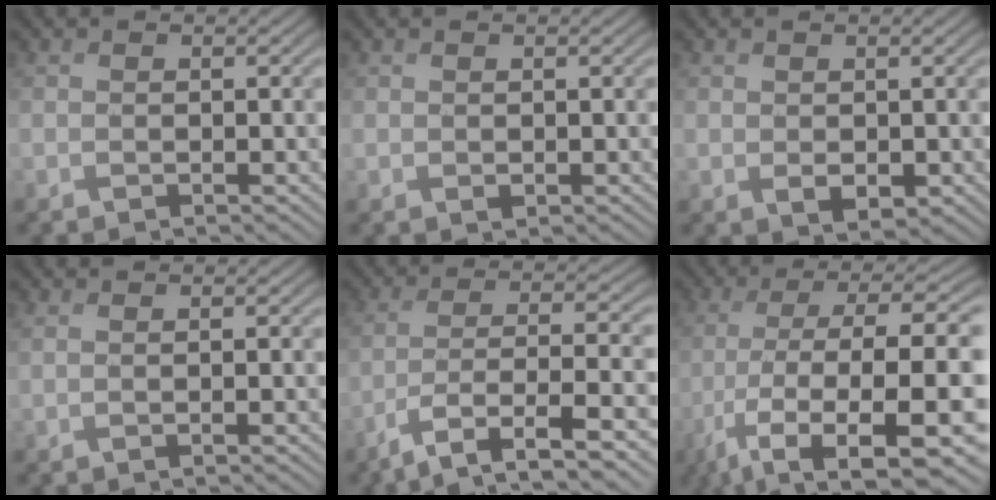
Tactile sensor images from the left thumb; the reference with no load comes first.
{"total": 0.5, "force": [0.1, 0.5, 0.0], "torque": [0.000, -0.003, 0.005]}
{"total": 2.0, "force": [-0.1, 1.7, 1.1], "torque": [-0.023, -0.011, 0.003]}
{"total": 1.3, "force": [0.4, 0.3, 1.2], "torque": [-0.021, 0.001, 0.004]}
{"total": 9.0, "force": [-4.3, 2.7, 7.5], "torque": [-0.137, -0.010, -0.070]}
{"total": 14.3, "force": [-4.6, 6.0, 12.2], "torque": [-0.230, -0.018, -0.063]}